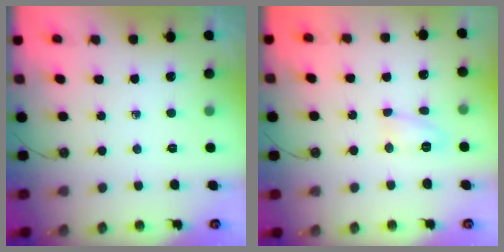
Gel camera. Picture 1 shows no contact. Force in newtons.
{"total": 6.0, "press": 6.0, "slide": 0.6}